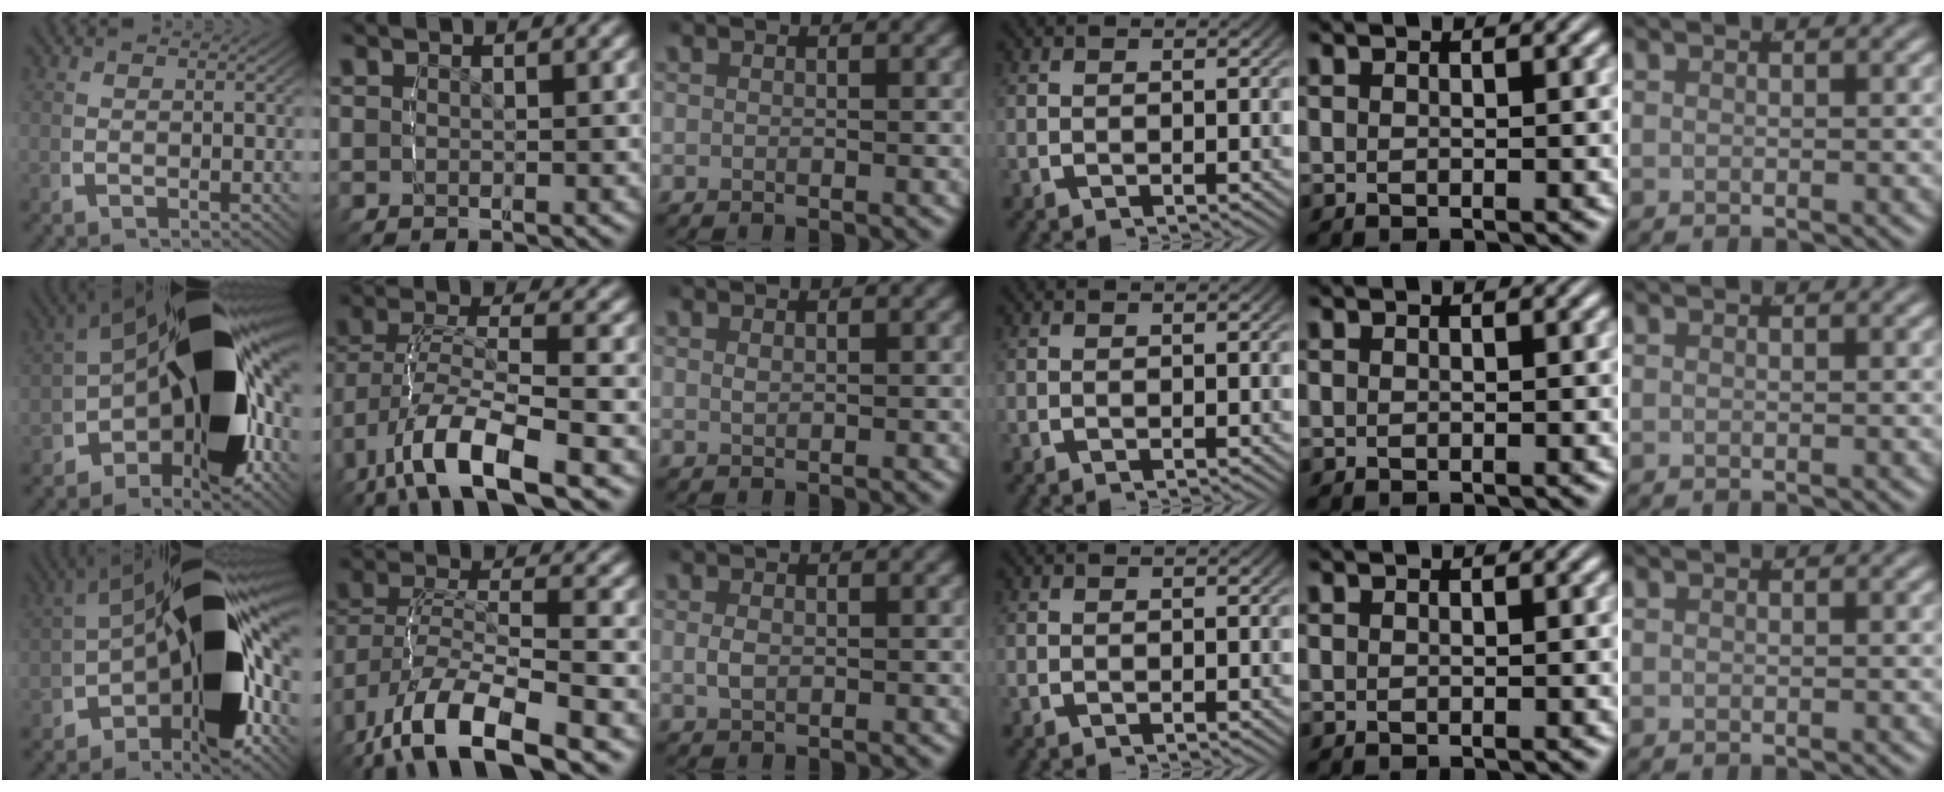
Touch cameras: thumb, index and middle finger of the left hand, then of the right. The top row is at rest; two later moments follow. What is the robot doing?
{"motion": "lift_and_place", "object": "legos"}